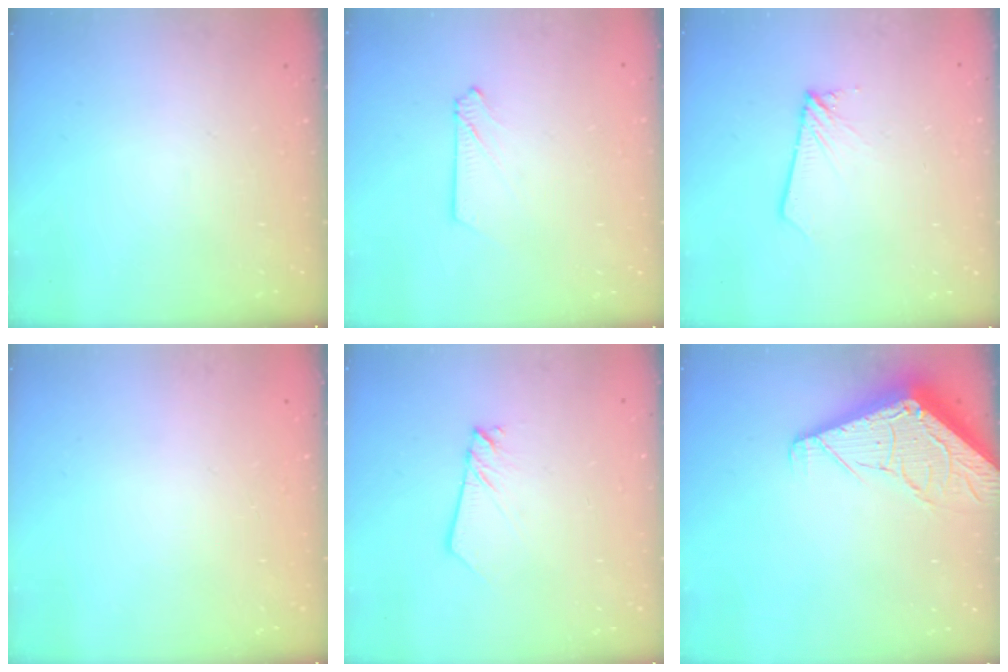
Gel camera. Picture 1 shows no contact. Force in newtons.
{"total": 3.0, "press": 3.0, "slide": 0.4}
{"total": 1.9, "press": 1.9, "slide": 0.1}
{"total": 0.0}
{"total": 2.7, "press": 2.6, "slide": 0.3}
{"total": 6.5, "press": 6.5, "slide": 0.7}